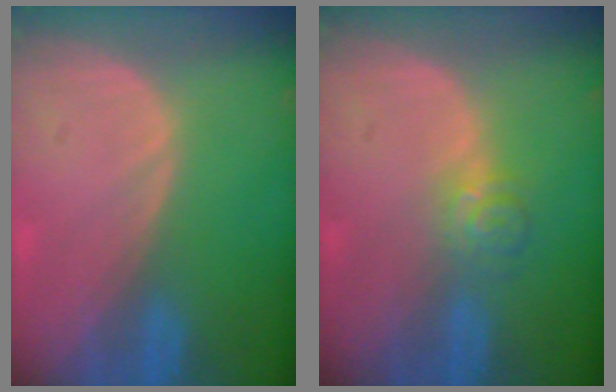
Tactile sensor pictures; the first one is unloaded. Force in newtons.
{"total": 3.6, "press": 3.4, "slide": 1.2}